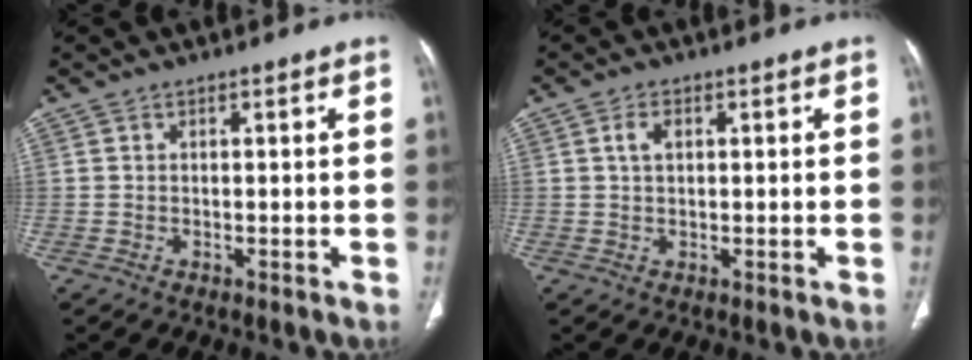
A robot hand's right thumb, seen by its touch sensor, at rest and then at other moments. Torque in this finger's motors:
{"motor_torque": [0.00, 0.26, 0.39, -0.19, 0.00]}